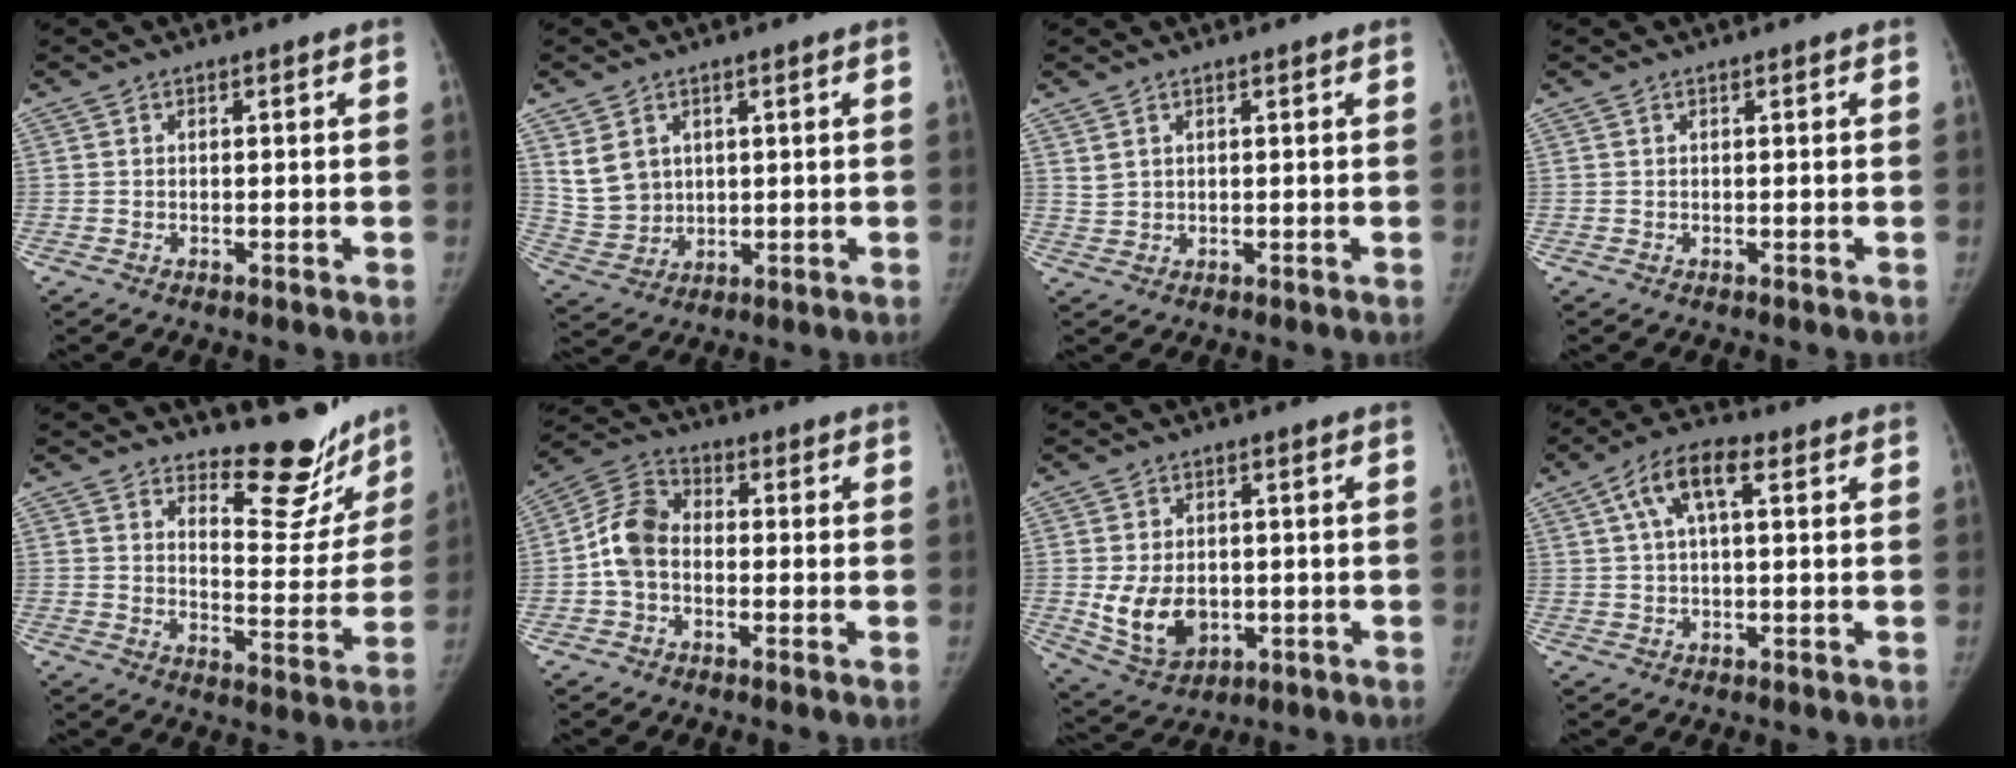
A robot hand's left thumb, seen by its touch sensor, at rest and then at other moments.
{"total": 7.3, "force": [2.9, 5.8, 3.2], "torque": [-0.046, -0.015, 0.074]}
{"total": 2.4, "force": [1.4, 1.6, 1.1], "torque": [-0.017, -0.008, 0.036]}
{"total": 0.0}
{"total": 13.3, "force": [11.7, 4.9, 4.1], "torque": [-0.004, -0.114, 0.156]}
{"total": 8.2, "force": [-1.1, 6.0, 5.6], "torque": [-0.102, 0.027, -0.036]}
{"total": 9.5, "force": [-1.0, 6.9, 6.5], "torque": [-0.098, -0.005, 0.002]}
{"total": 8.0, "force": [2.8, 3.2, 6.8], "torque": [-0.133, 0.025, 0.046]}